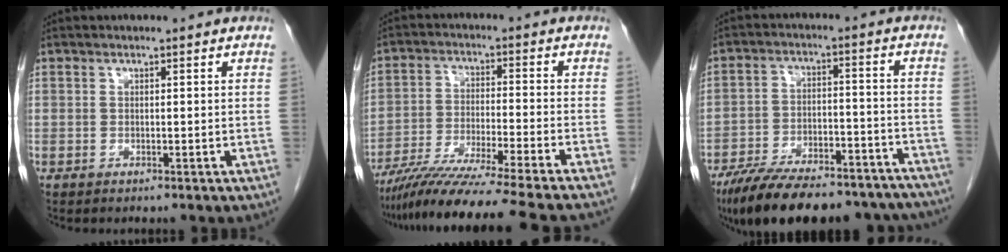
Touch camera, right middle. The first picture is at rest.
{"total": 18.6, "force": [-16.0, -2.2, 9.2], "torque": [-0.142, -0.047, -0.259]}
{"total": 25.2, "force": [-21.3, 7.5, 11.2], "torque": [-0.156, -0.002, -0.302]}